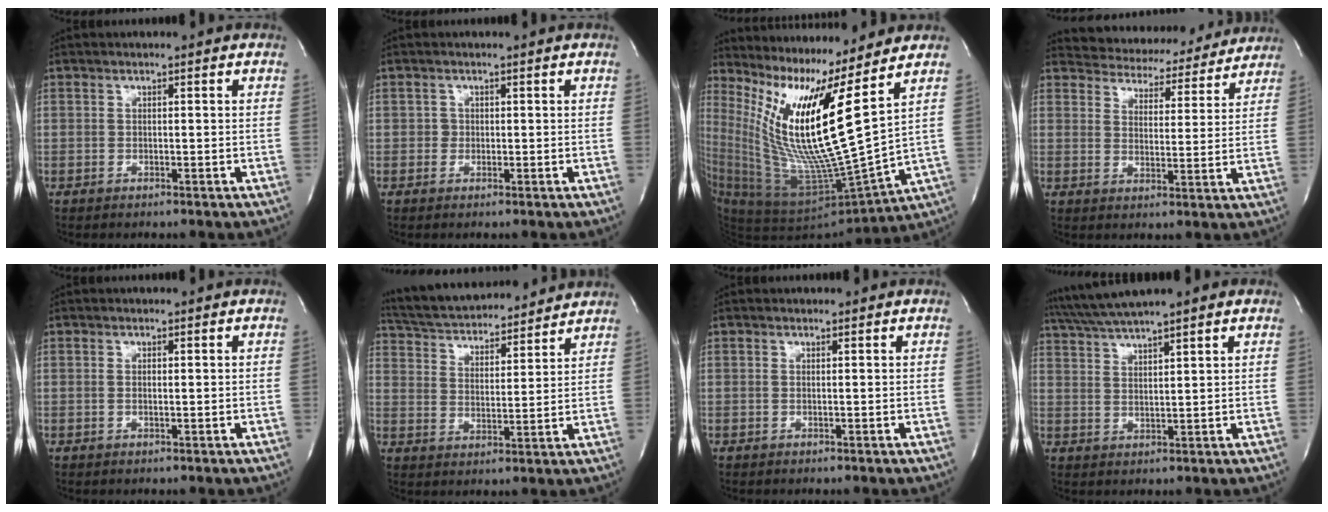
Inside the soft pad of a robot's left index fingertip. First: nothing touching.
{"total": 0.9, "force": [0.0, 0.8, 0.1], "torque": [0.003, 0.004, 0.001]}
{"total": 19.1, "force": [8.7, -1.1, 17.0], "torque": [-0.328, -0.035, 0.154]}
{"total": 14.0, "force": [13.3, 4.0, 1.8], "torque": [-0.012, 0.001, 0.163]}
{"total": 0.9, "force": [0.0, 0.2, 0.9], "torque": [-0.020, -0.002, 0.003]}
{"total": 17.8, "force": [16.6, 3.5, 5.5], "torque": [-0.103, 0.027, 0.260]}
{"total": 0.0}
{"total": 8.6, "force": [7.2, -0.3, 4.8], "torque": [-0.088, 0.034, 0.123]}